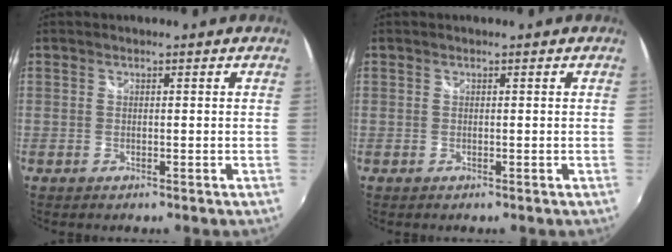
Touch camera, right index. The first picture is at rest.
{"total": 0.0}